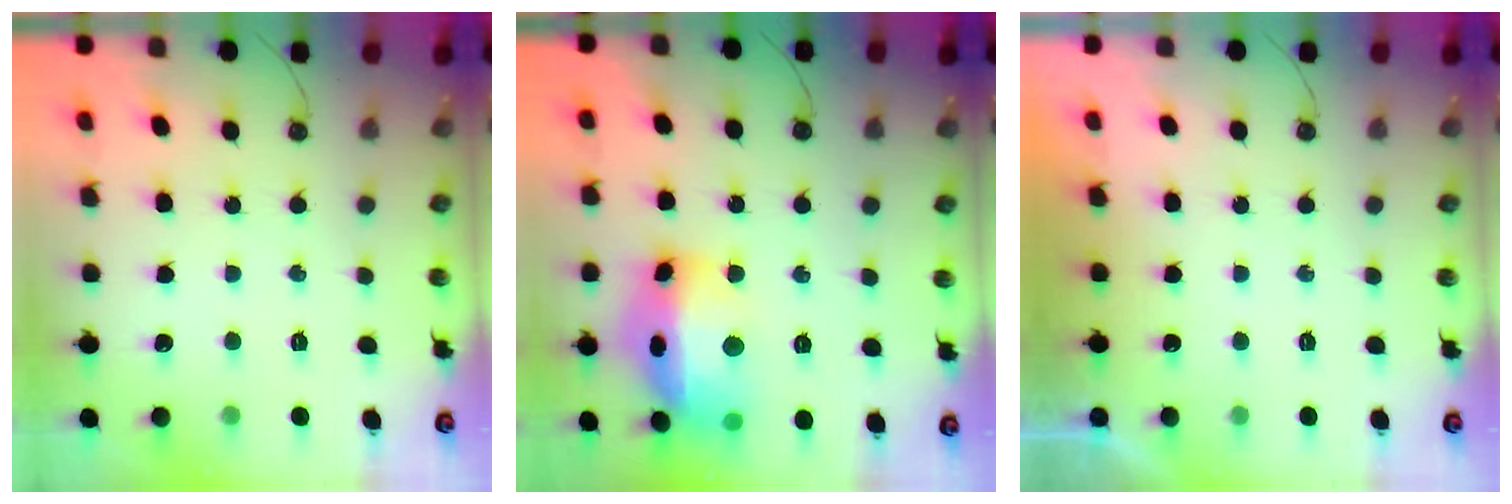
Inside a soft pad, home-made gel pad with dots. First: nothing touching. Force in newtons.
{"total": 19.9, "press": 19.8, "slide": 1.6}
{"total": 0.0}